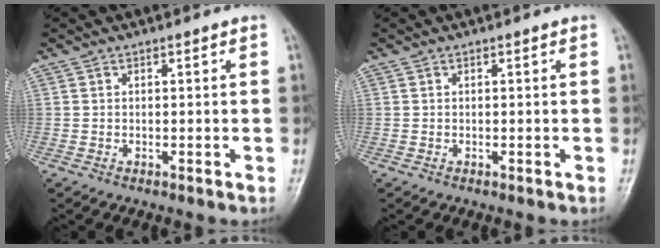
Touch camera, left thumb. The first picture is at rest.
{"total": 0.0}